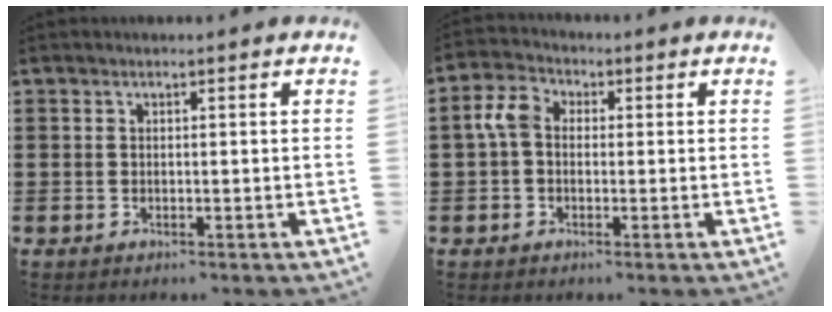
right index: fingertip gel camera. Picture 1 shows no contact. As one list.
[{"total": 4.5, "force": [0.1, 3.1, 3.2], "torque": [-0.091, 0.004, -0.008]}]